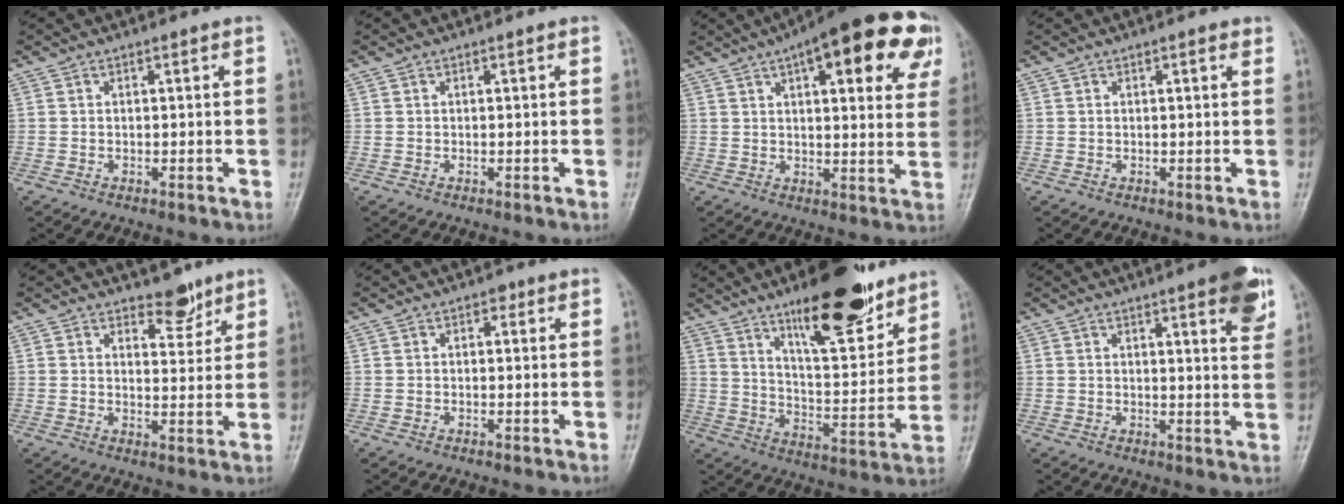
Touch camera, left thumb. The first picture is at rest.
{"total": 0.0}
{"total": 21.1, "force": [9.8, 7.5, 17.1], "torque": [-0.199, 0.000, 0.122]}
{"total": 1.2, "force": [0.7, 0.4, 0.8], "torque": [-0.011, -0.001, 0.007]}
{"total": 4.6, "force": [3.7, 2.2, 1.7], "torque": [0.002, -0.029, 0.056]}
{"total": 1.3, "force": [0.6, 0.9, 0.7], "torque": [0.003, 0.000, 0.003]}
{"total": 18.5, "force": [12.4, 5.8, 12.4], "torque": [-0.148, -0.075, 0.201]}
{"total": 8.7, "force": [4.8, 1.9, 7.0], "torque": [-0.072, -0.019, 0.055]}